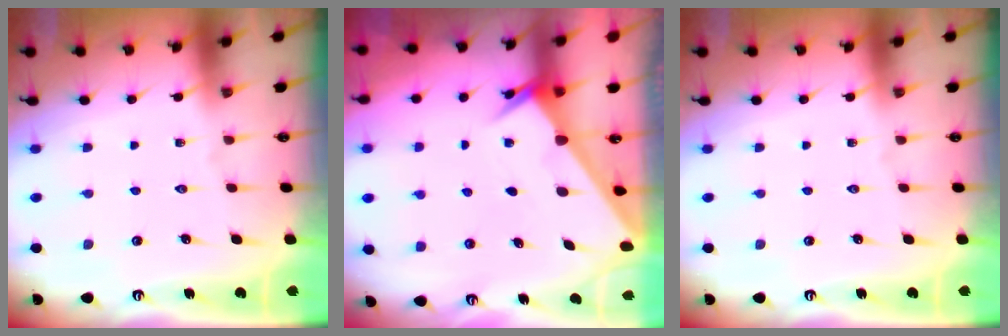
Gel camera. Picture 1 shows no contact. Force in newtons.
{"total": 2.1, "press": 2.1, "slide": 0.1}
{"total": 0.0}